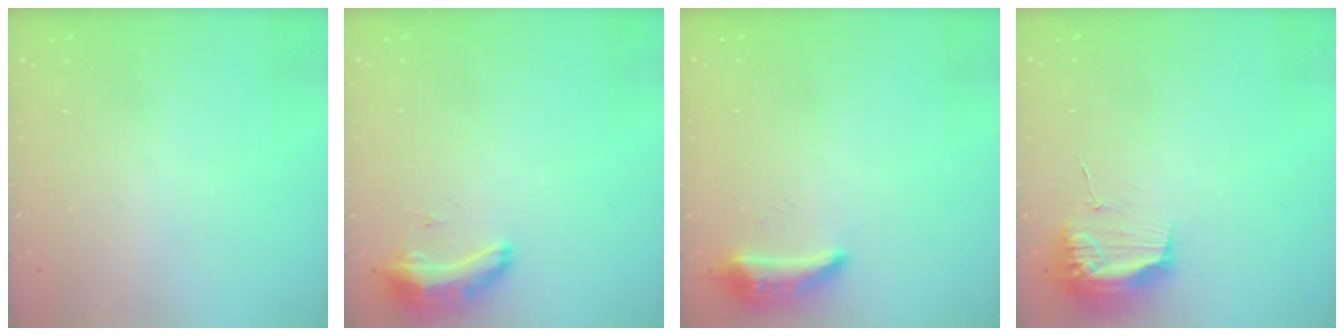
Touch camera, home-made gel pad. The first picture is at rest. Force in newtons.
{"total": 8.6, "press": 8.5, "slide": 1.6}
{"total": 14.6, "press": 9.9, "slide": 10.8}
{"total": 12.4, "press": 12.4, "slide": 0.1}